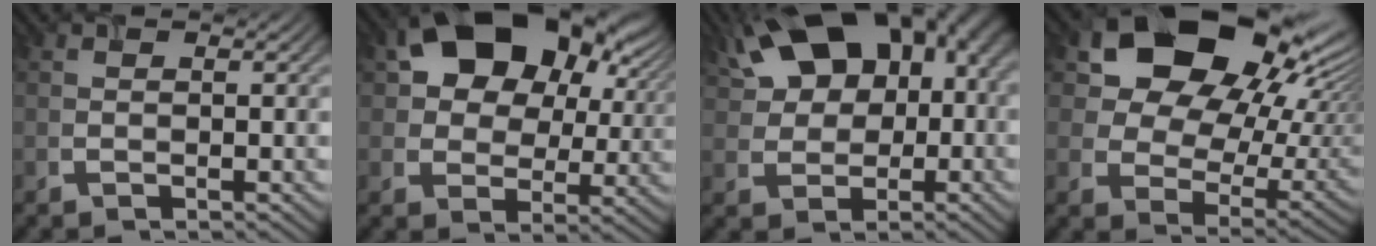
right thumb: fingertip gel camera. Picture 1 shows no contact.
{"total": 14.8, "force": [6.4, 10.1, 8.7], "torque": [-0.144, 0.005, 0.122]}
{"total": 16.6, "force": [5.4, 11.1, 11.1], "torque": [-0.203, 0.040, 0.091]}
{"total": 19.2, "force": [9.5, 13.1, 10.4], "torque": [-0.179, 0.024, 0.169]}